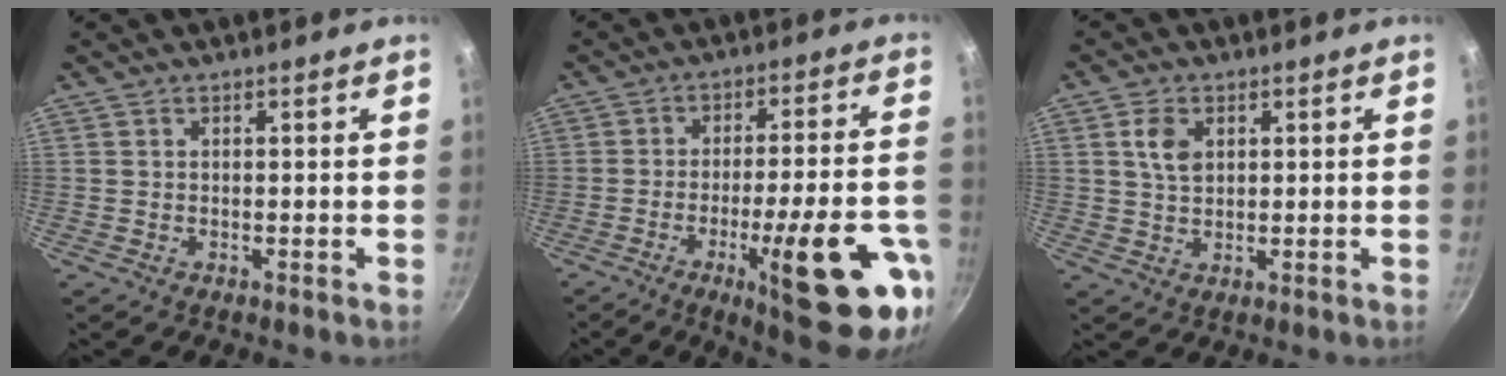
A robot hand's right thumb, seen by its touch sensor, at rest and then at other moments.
{"total": 22.0, "force": [-8.8, 5.3, 19.5], "torque": [-0.234, 0.021, -0.119]}
{"total": 4.7, "force": [1.5, 3.1, 3.2], "torque": [-0.052, -0.003, 0.029]}